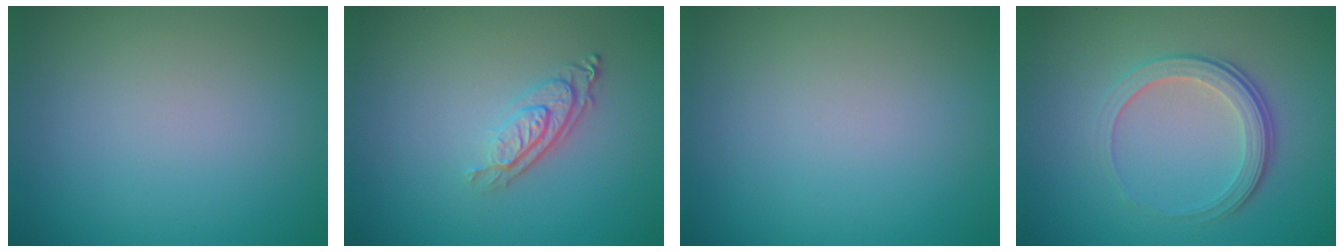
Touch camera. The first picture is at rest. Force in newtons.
{"total": 2.9, "press": 2.0, "slide": 2.0}
{"total": 0.0}
{"total": 3.8, "press": 2.6, "slide": 2.8}